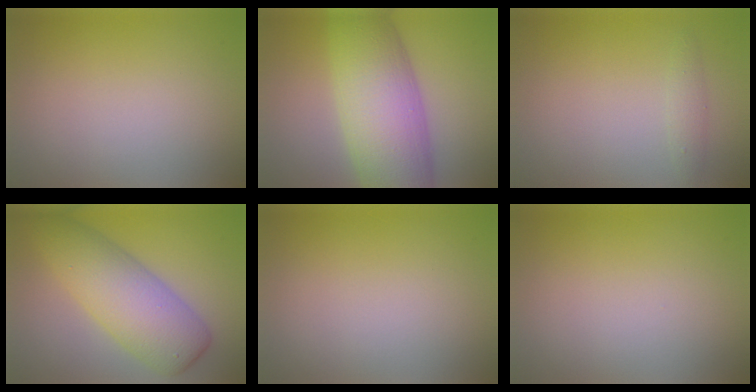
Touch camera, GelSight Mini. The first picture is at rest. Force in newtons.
{"total": 11.2, "press": 11.2, "slide": 0.3}
{"total": 1.1, "press": 1.1, "slide": 0.0}
{"total": 7.6, "press": 7.6, "slide": 0.1}
{"total": 0.0}
{"total": 0.0}